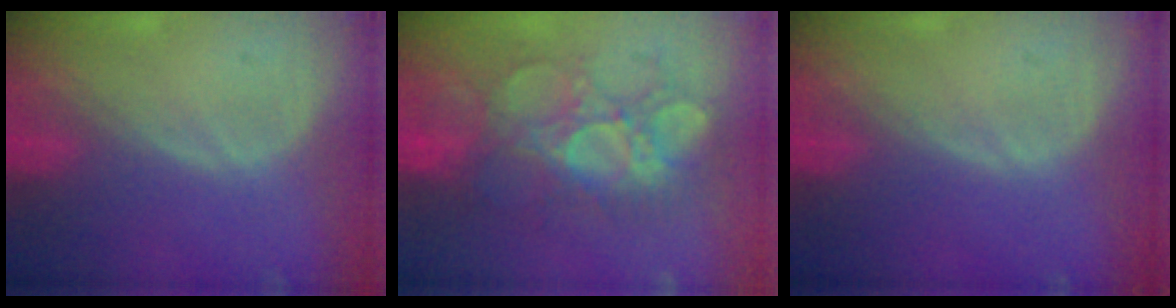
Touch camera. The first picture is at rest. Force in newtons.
{"total": 9.2, "press": 9.2, "slide": 0.5}
{"total": 0.0}